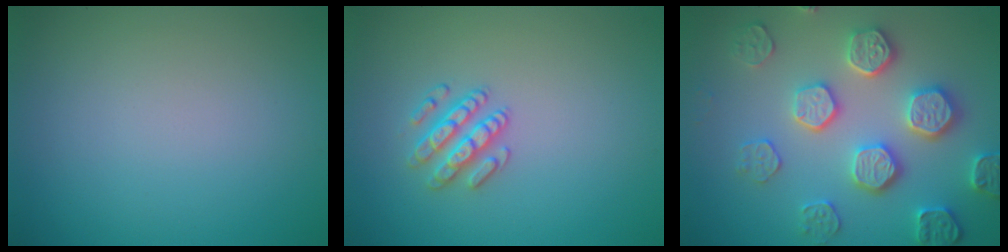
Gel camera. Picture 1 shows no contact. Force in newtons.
{"total": 2.5, "press": 2.5, "slide": 0.4}
{"total": 5.0, "press": 4.9, "slide": 1.2}